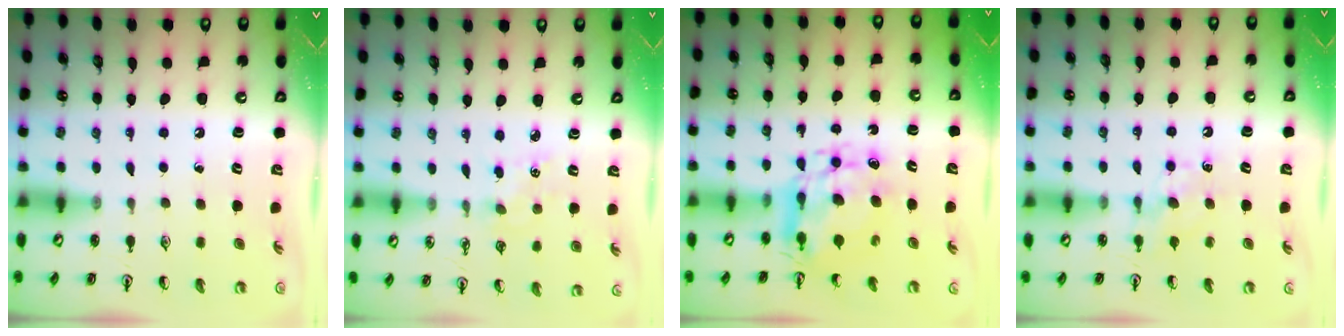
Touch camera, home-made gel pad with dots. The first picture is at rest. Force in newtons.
{"total": 5.0, "press": 5.0, "slide": 0.6}
{"total": 9.4, "press": 9.4, "slide": 0.8}
{"total": 5.9, "press": 5.8, "slide": 0.8}